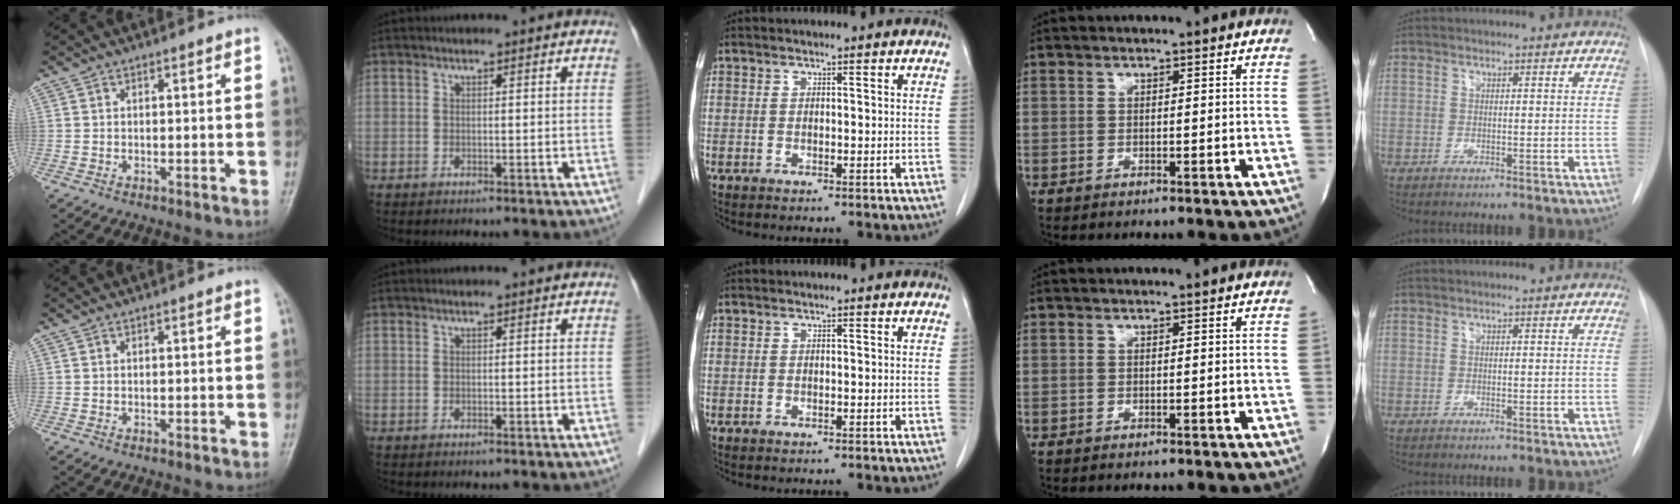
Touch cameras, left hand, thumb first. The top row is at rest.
{}